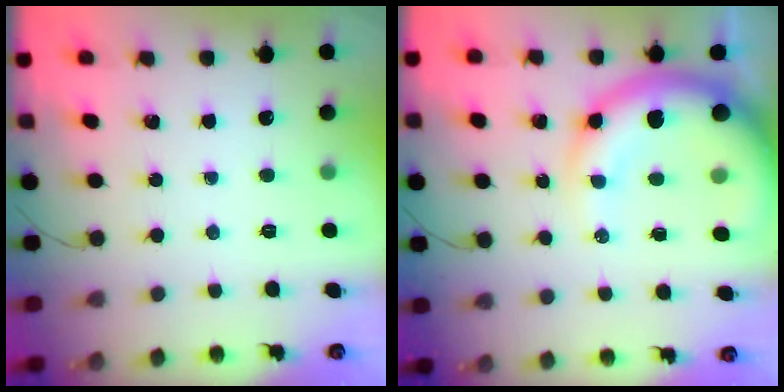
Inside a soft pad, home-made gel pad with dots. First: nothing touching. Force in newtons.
{"total": 15.2, "press": 14.7, "slide": 3.7}